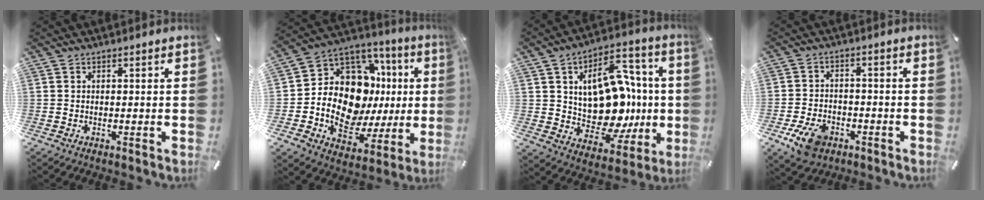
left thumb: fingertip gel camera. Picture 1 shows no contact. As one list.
[{"total": 16.2, "force": [1.5, 11.5, 11.3], "torque": [-0.200, -0.035, 0.025]}, {"total": 19.3, "force": [2.2, 14.3, 12.7], "torque": [-0.180, -0.032, 0.052]}, {"total": 8.4, "force": [-4.3, 5.5, 4.7], "torque": [-0.090, 0.015, -0.079]}]